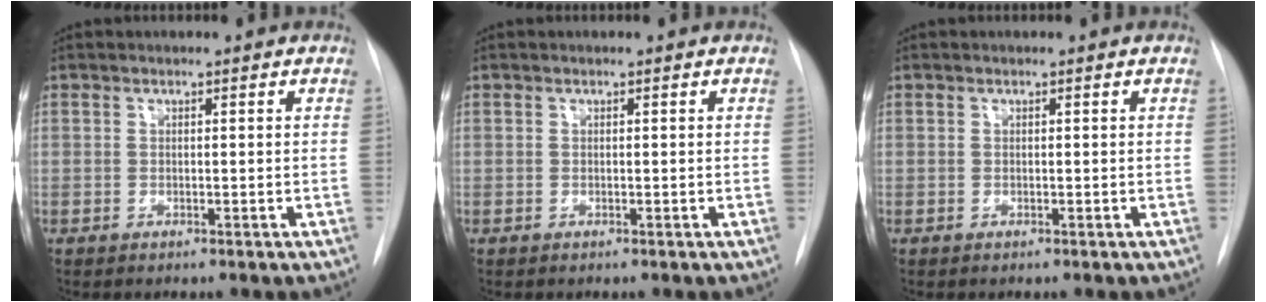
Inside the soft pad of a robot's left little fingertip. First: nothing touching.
{"total": 0.0}
{"total": 0.0}